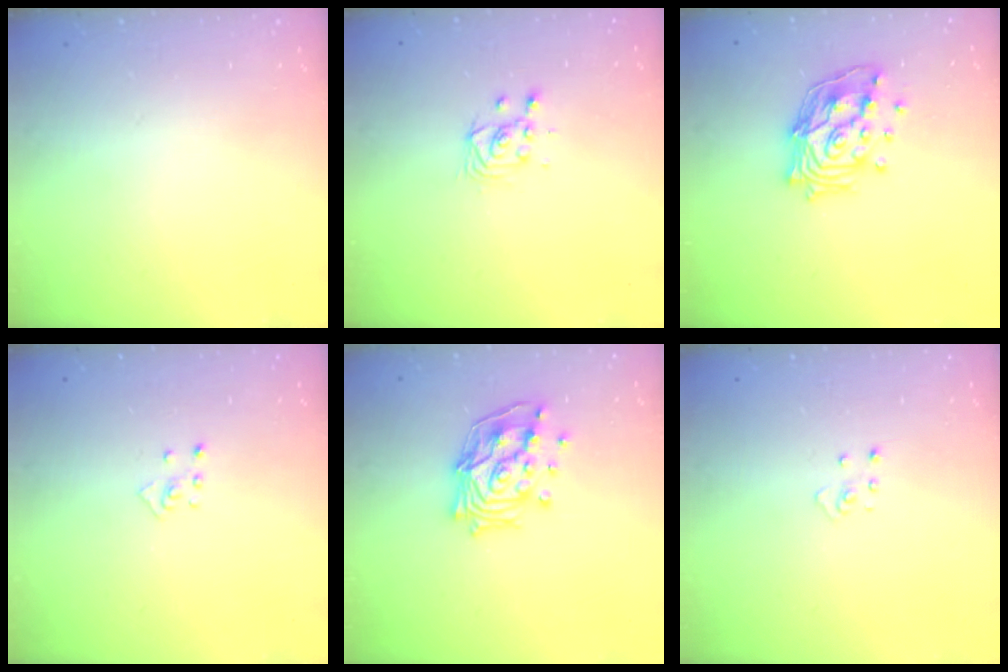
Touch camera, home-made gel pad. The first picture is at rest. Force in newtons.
{"total": 3.1, "press": 3.1, "slide": 0.3}
{"total": 14.8, "press": 14.6, "slide": 2.2}
{"total": 3.9, "press": 3.9, "slide": 0.2}
{"total": 15.4, "press": 15.2, "slide": 1.9}
{"total": 2.9, "press": 2.9, "slide": 0.2}